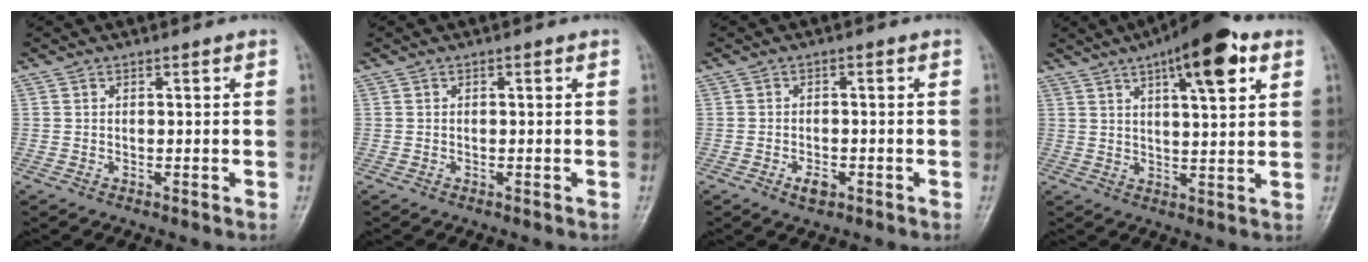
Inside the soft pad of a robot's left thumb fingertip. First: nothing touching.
{"total": 0.0}
{"total": 2.9, "force": [-1.5, 1.6, 2.0], "torque": [-0.030, 0.006, -0.024]}
{"total": 13.2, "force": [6.6, 3.8, 10.7], "torque": [-0.142, -0.012, 0.094]}